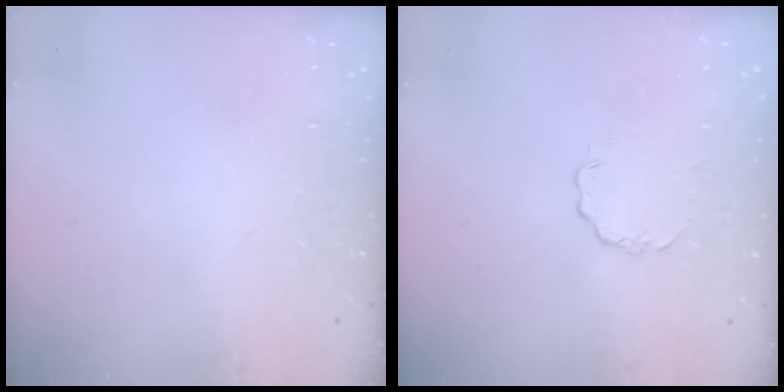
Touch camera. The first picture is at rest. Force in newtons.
{"total": 1.7, "press": 1.7, "slide": 0.2}